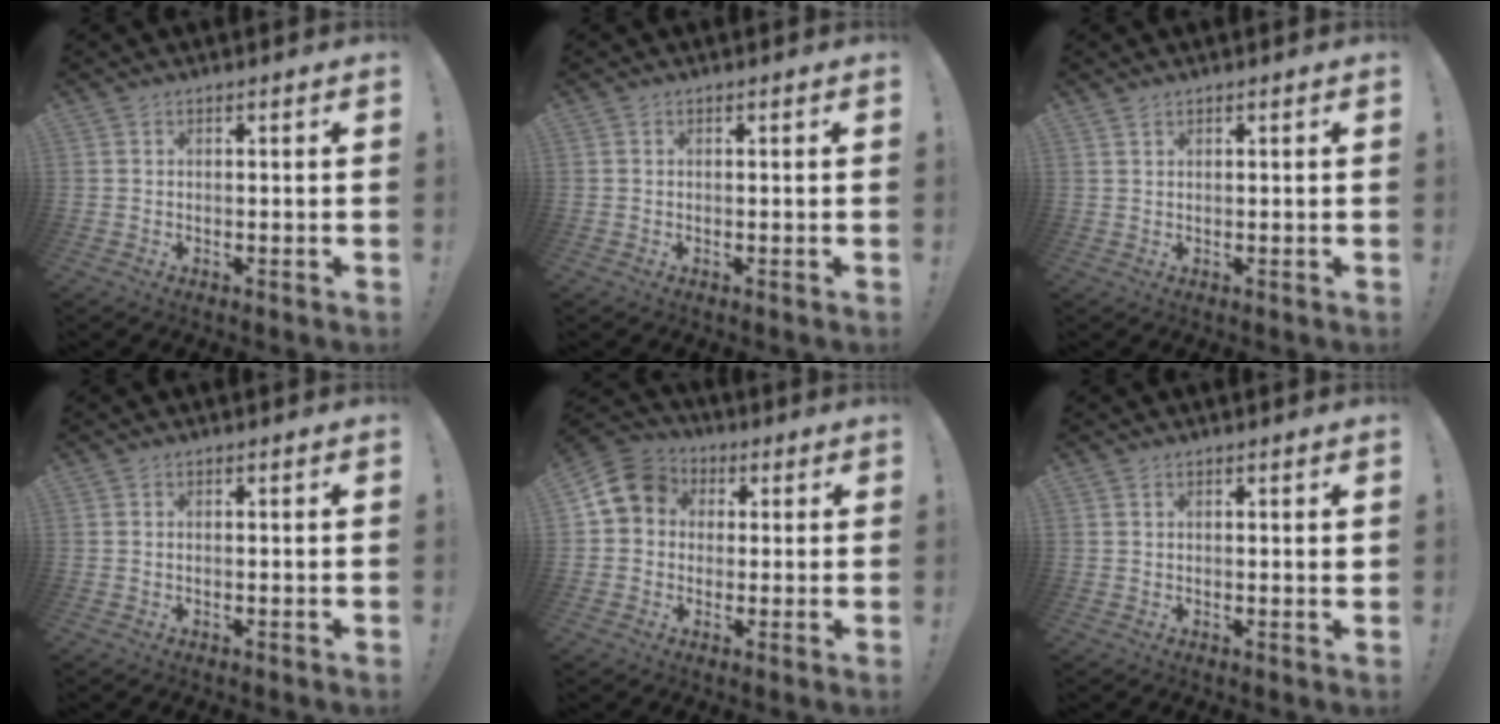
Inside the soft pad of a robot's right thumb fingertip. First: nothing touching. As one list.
[{"total": 0.0}, {"total": 1.0, "force": [0.8, 0.3, 0.4], "torque": [-0.003, -0.002, 0.015]}, {"total": 0.0}, {"total": 9.8, "force": [2.1, 8.5, 4.4], "torque": [-0.067, 0.006, 0.043]}, {"total": 0.9, "force": [0.7, 0.2, 0.5], "torque": [0.004, -0.005, 0.010]}]